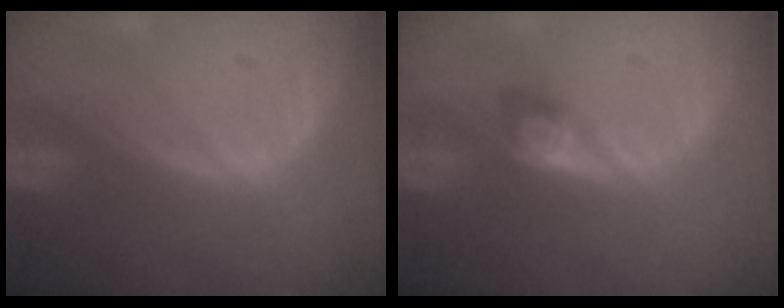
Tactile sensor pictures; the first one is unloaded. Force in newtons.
{"total": 2.4, "press": 2.4, "slide": 0.4}